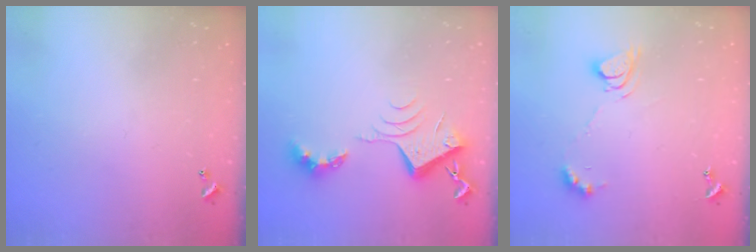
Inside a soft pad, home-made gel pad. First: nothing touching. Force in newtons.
{"total": 8.9, "press": 8.8, "slide": 1.1}
{"total": 7.8, "press": 7.7, "slide": 0.9}